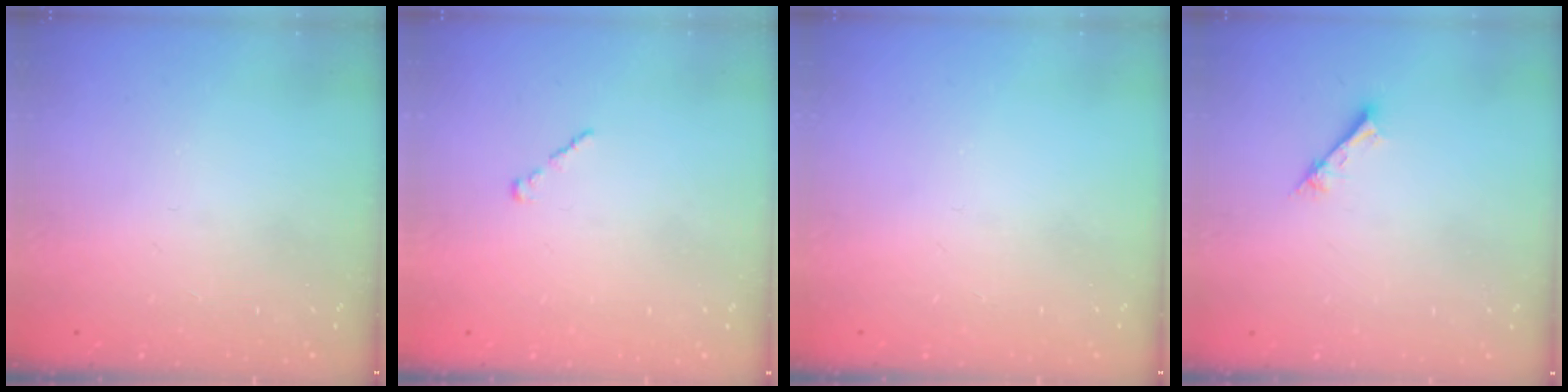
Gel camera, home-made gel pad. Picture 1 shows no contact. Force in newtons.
{"total": 0.0}
{"total": 0.0}
{"total": 1.7, "press": 1.7, "slide": 0.2}